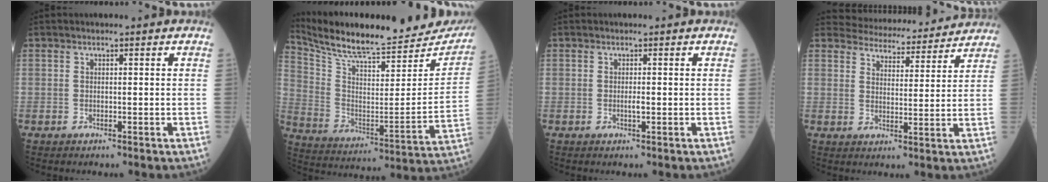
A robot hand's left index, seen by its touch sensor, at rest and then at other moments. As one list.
[{"total": 28.4, "force": [25.7, 4.8, 11.1], "torque": [-0.195, -0.065, 0.360]}, {"total": 0.8, "force": [0.0, 0.1, 0.8], "torque": [-0.019, -0.002, 0.000]}, {"total": 15.7, "force": [15.1, 3.0, 2.8], "torque": [-0.027, 0.009, 0.188]}]